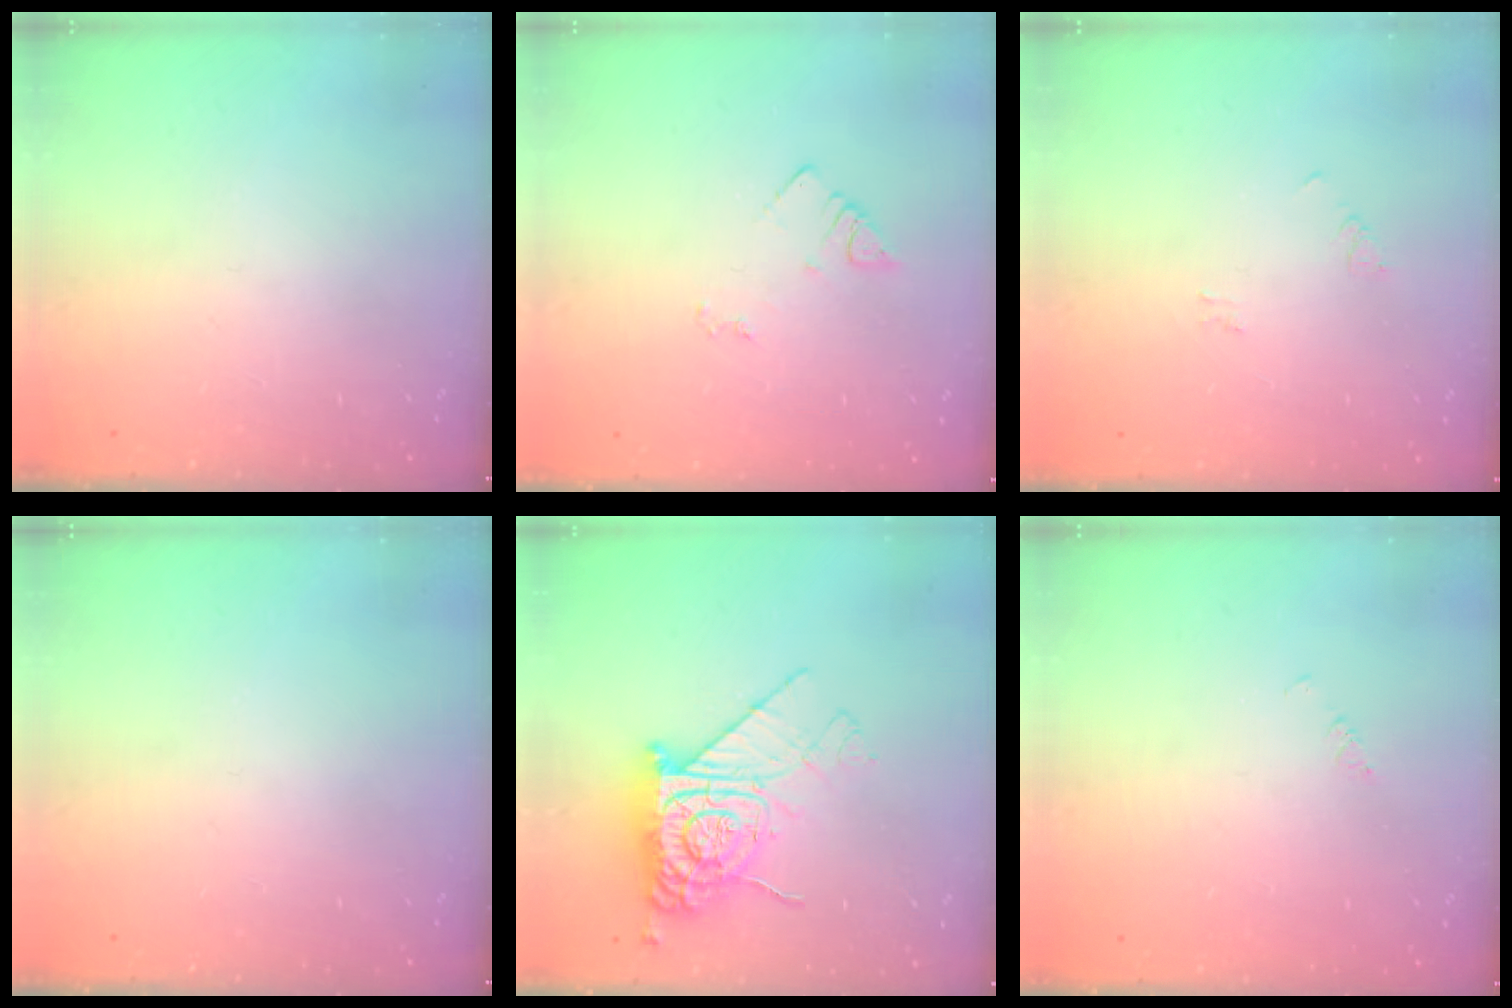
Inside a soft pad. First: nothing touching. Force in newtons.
{"total": 3.4, "press": 3.4, "slide": 0.6}
{"total": 3.1, "press": 3.1, "slide": 0.5}
{"total": 0.0}
{"total": 13.3, "press": 13.3, "slide": 1.0}
{"total": 1.1, "press": 1.1, "slide": 0.1}